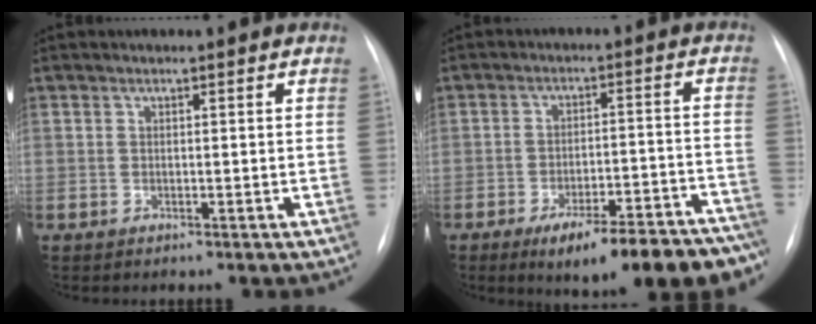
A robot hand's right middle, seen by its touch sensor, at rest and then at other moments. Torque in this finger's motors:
{"motor_torque": [1.23, -0.91, 0.27, 0.11]}